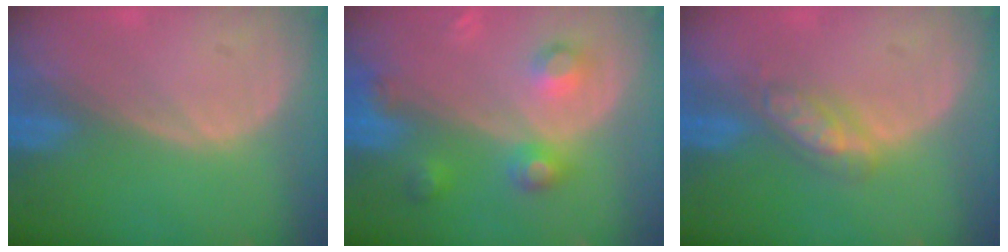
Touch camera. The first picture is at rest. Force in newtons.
{"total": 5.3, "press": 5.3, "slide": 0.3}
{"total": 4.6, "press": 4.2, "slide": 1.9}